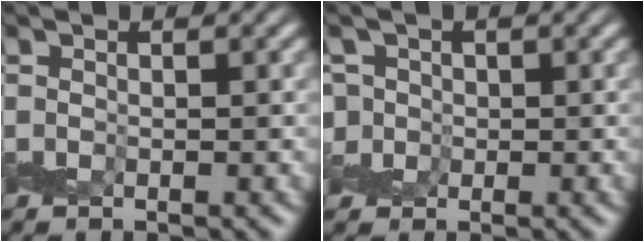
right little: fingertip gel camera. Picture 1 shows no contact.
{"total": 3.7, "force": [0.4, 3.6, 0.9], "torque": [-0.002, 0.029, -0.019]}